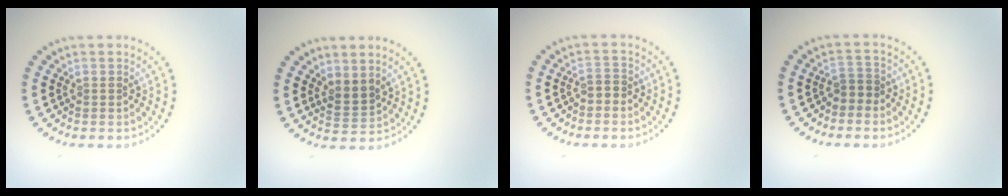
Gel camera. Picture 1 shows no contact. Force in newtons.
{"total": 2.0, "press": 1.5, "slide": 1.2}
{"total": 1.2, "press": 1.1, "slide": 0.5}
{"total": 1.6, "press": 1.2, "slide": 1.0}